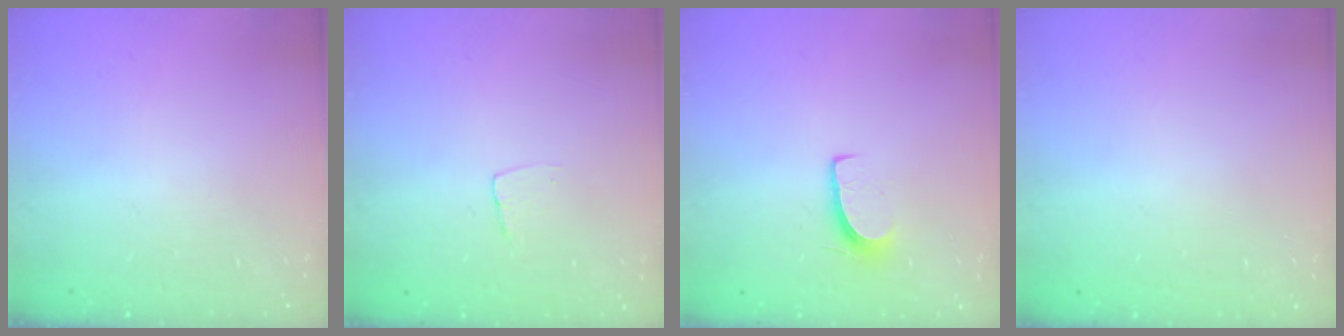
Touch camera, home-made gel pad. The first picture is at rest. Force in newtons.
{"total": 3.2, "press": 3.2, "slide": 0.2}
{"total": 6.7, "press": 6.7, "slide": 0.5}
{"total": 0.0}